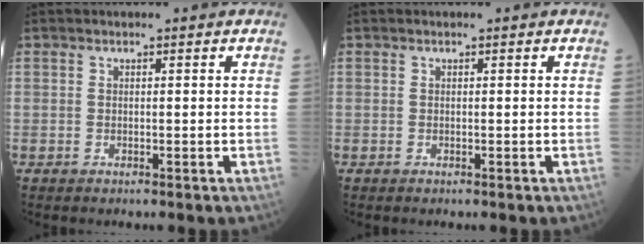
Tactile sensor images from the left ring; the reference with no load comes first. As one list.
[{"total": 0.0}]